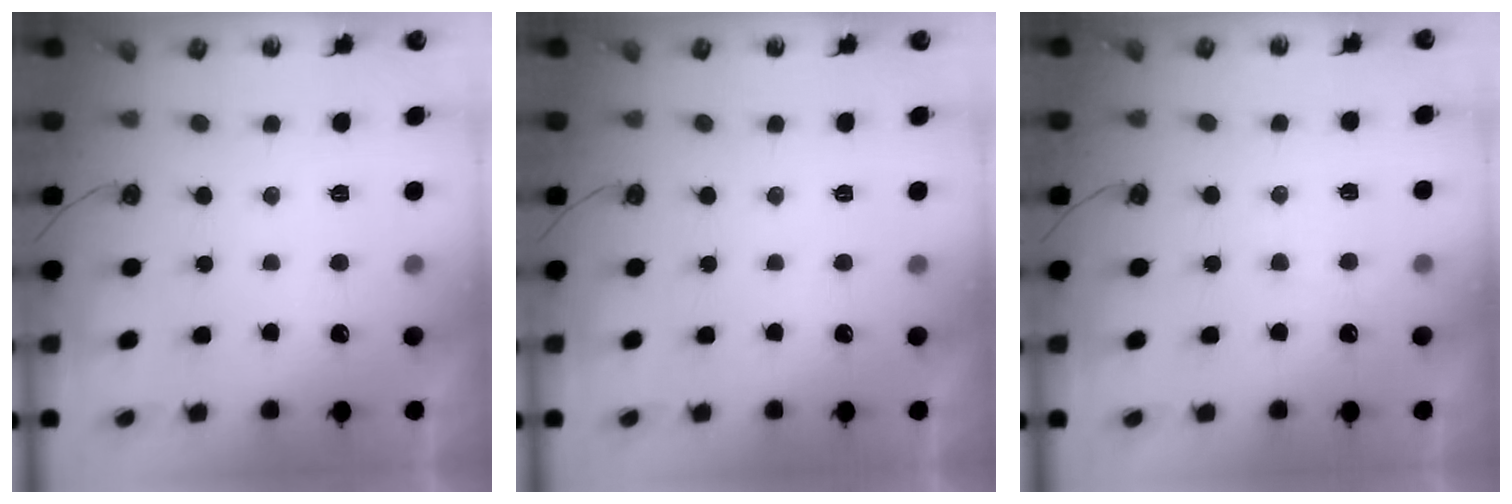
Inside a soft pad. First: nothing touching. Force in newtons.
{"total": 0.0}
{"total": 5.3, "press": 5.3, "slide": 0.6}